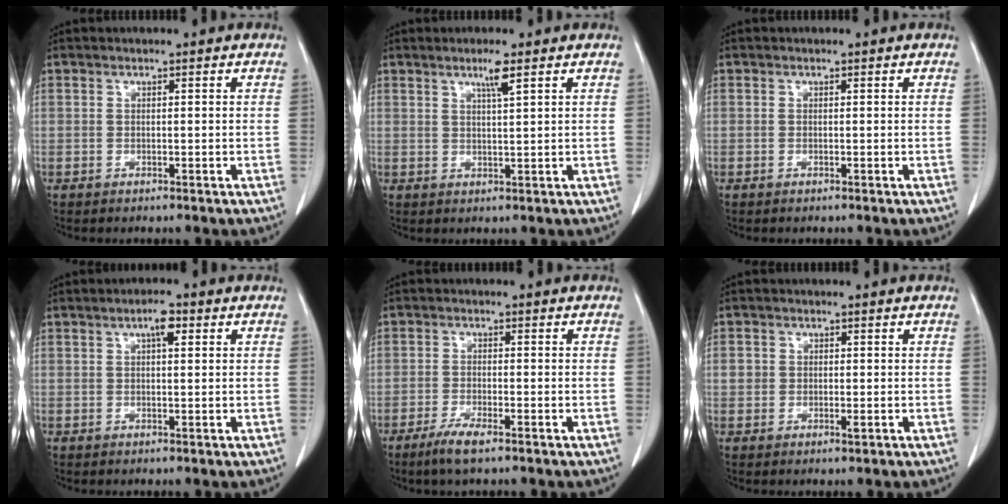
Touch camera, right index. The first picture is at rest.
{"total": 2.9, "force": [1.7, -0.3, 2.3], "torque": [-0.045, -0.003, 0.032]}
{"total": 0.0}
{"total": 2.8, "force": [1.2, 0.8, 2.4], "torque": [-0.044, 0.006, 0.018]}
{"total": 3.7, "force": [-2.5, 0.3, 2.7], "torque": [-0.060, -0.008, -0.049]}
{"total": 2.2, "force": [0.0, 1.8, 1.2], "torque": [-0.017, 0.000, 0.000]}